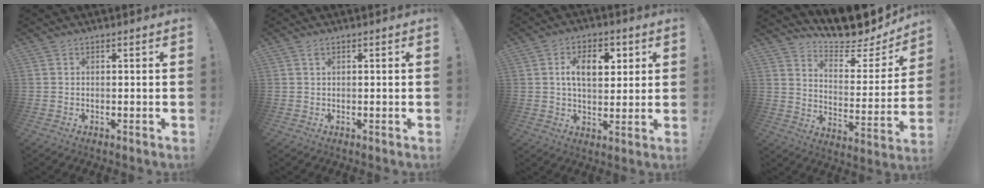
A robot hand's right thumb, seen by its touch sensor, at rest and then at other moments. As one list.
[{"total": 1.1, "force": [0.7, 0.5, 0.7], "torque": [-0.015, 0.000, 0.012]}, {"total": 10.7, "force": [3.3, 6.6, 7.8], "torque": [-0.113, 0.004, 0.055]}, {"total": 12.5, "force": [11.3, 2.8, 4.5], "torque": [-0.078, -0.098, 0.192]}]